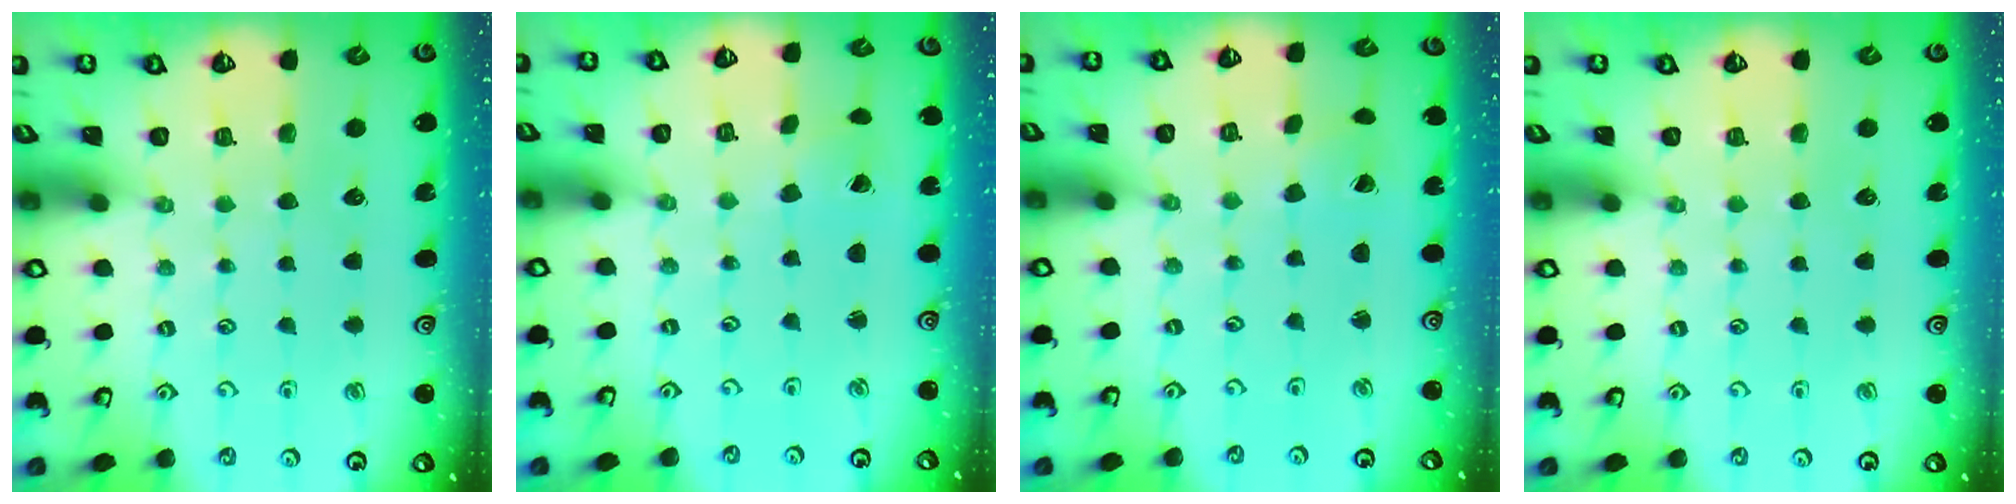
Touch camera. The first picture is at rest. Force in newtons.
{"total": 0.6, "press": 0.6, "slide": 0.1}
{"total": 0.9, "press": 0.8, "slide": 0.4}
{"total": 0.0}